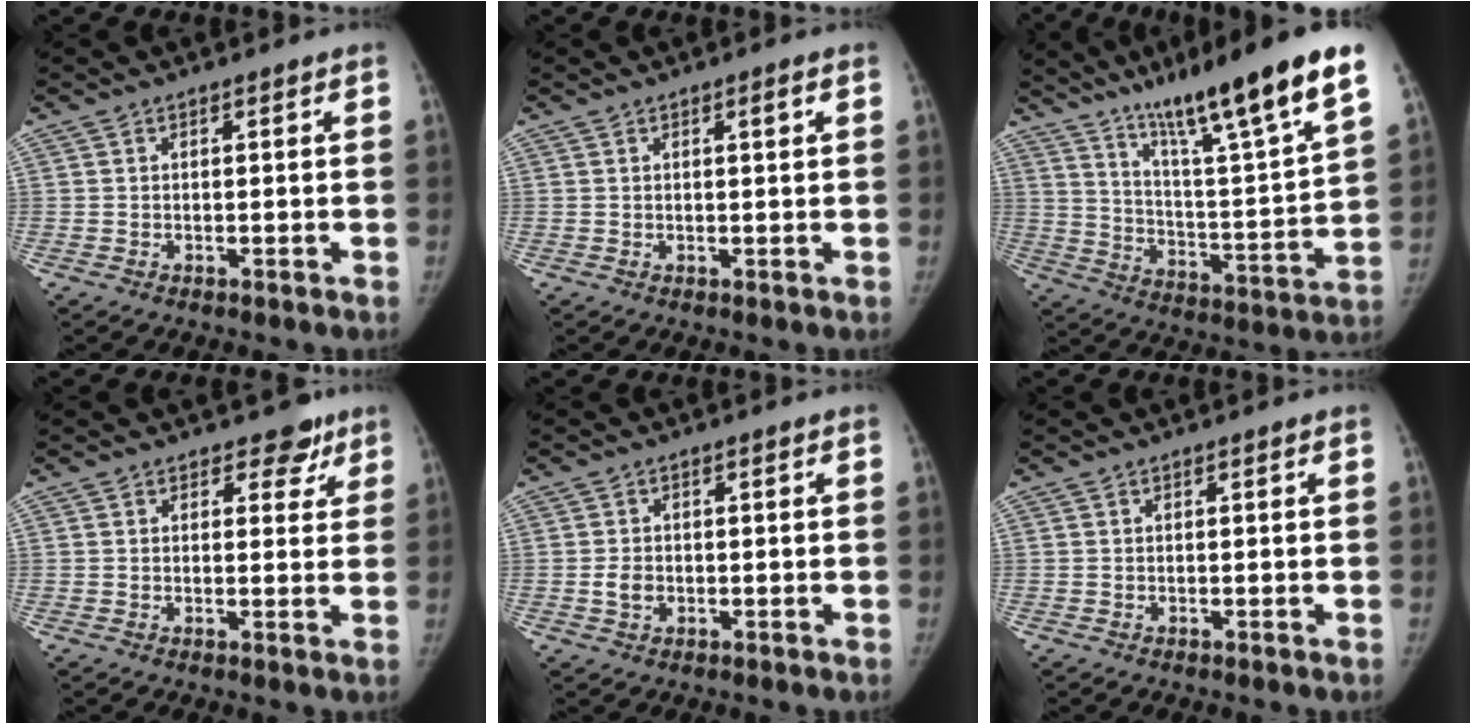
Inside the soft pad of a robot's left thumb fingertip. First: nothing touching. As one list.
[{"total": 1.4, "force": [0.5, 0.1, 1.3], "torque": [-0.021, 0.000, 0.008]}, {"total": 23.8, "force": [16.1, 2.1, 17.4], "torque": [-0.253, -0.056, 0.261]}, {"total": 4.1, "force": [2.7, 2.6, 1.6], "torque": [0.017, -0.011, 0.030]}, {"total": 2.5, "force": [-0.6, 2.0, 1.3], "torque": [-0.015, 0.004, -0.011]}, {"total": 0.0}]